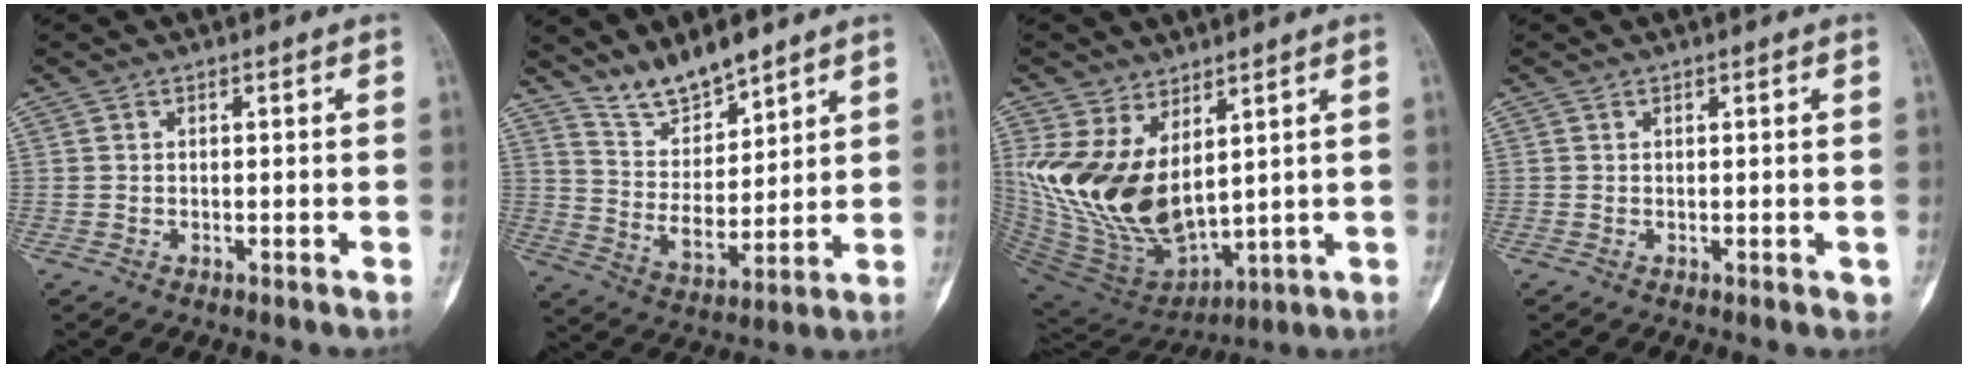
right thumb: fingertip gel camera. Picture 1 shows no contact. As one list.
[{"total": 9.7, "force": [8.2, 3.3, 4.2], "torque": [-0.051, -0.067, 0.166]}, {"total": 17.2, "force": [4.7, 9.8, 13.3], "torque": [-0.248, -0.040, 0.120]}, {"total": 0.6, "force": [0.2, 0.3, 0.5], "torque": [0.000, -0.002, 0.006]}]